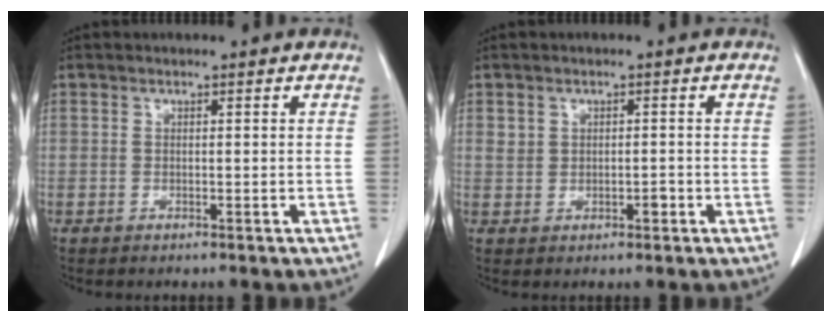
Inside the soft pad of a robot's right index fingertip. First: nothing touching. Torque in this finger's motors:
{"motor_torque": [-0.08, 0.09, 0.03, 0.02]}